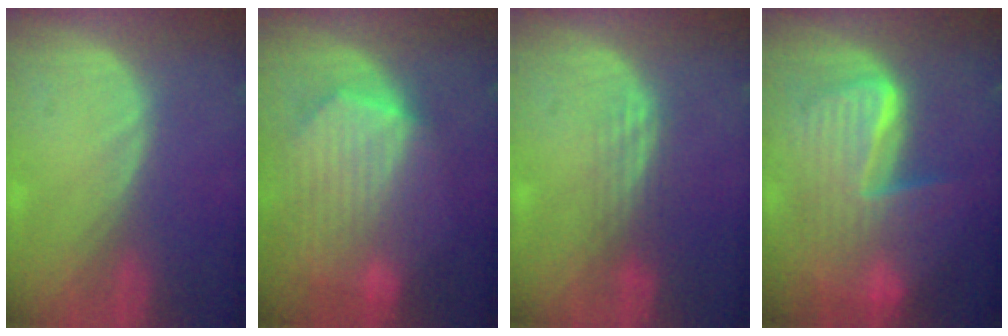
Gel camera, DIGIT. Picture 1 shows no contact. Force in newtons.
{"total": 10.3, "press": 9.0, "slide": 5.2}
{"total": 3.0, "press": 2.5, "slide": 1.6}
{"total": 10.4, "press": 10.4, "slide": 0.9}